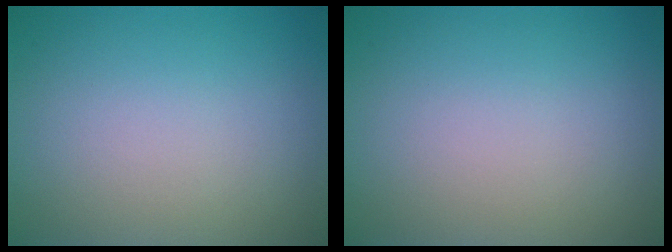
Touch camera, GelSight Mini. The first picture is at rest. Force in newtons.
{"total": 0.0}